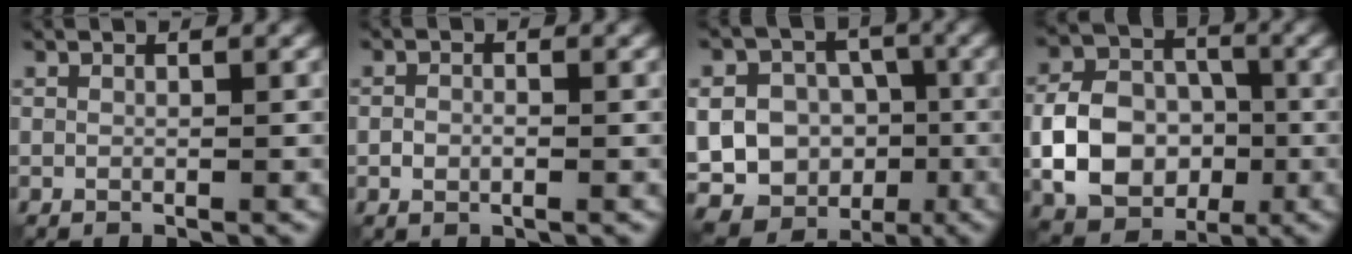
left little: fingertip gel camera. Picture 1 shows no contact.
{"total": 1.3, "force": [-0.4, 0.7, 0.9], "torque": [-0.019, 0.001, -0.010]}
{"total": 19.5, "force": [-4.2, 18.0, 6.1], "torque": [-0.146, -0.013, -0.086]}
{"total": 7.8, "force": [-1.7, 6.0, 4.6], "torque": [-0.081, 0.002, -0.038]}